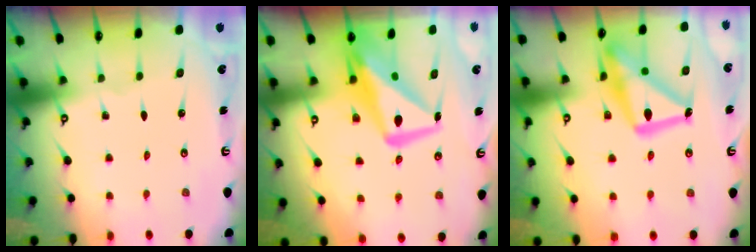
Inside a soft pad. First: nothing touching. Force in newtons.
{"total": 13.6, "press": 13.5, "slide": 1.4}
{"total": 21.0, "press": 20.9, "slide": 1.5}